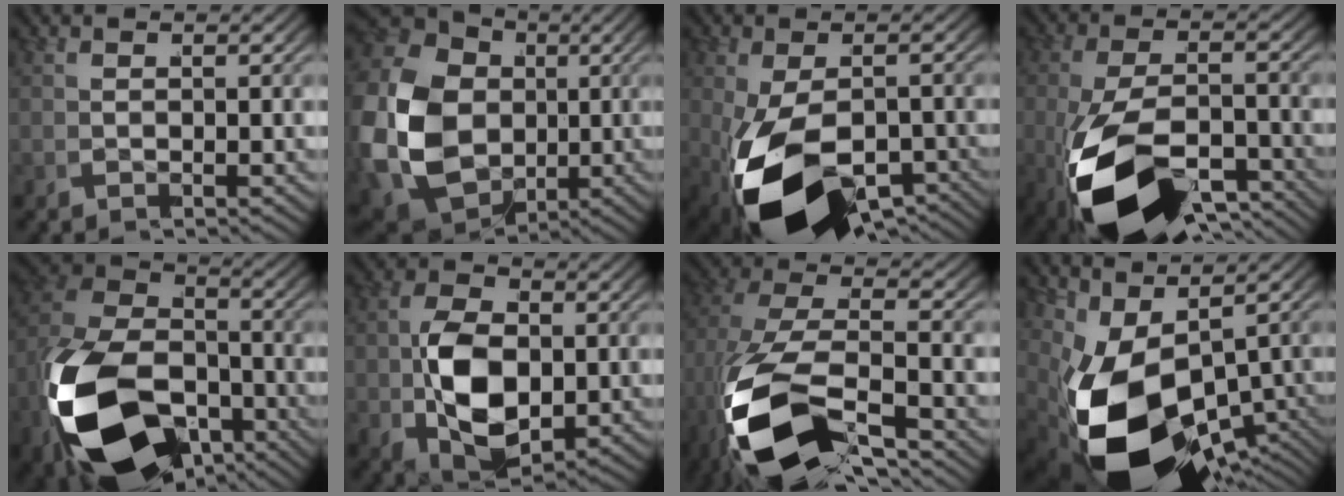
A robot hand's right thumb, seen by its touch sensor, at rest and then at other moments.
{"total": 18.2, "force": [-1.0, 15.1, 10.1], "torque": [-0.285, -0.051, -0.015]}
{"total": 14.7, "force": [-6.5, 7.4, 11.0], "torque": [-0.225, -0.050, -0.077]}
{"total": 16.4, "force": [-7.8, 8.5, 11.7], "torque": [-0.246, -0.056, -0.097]}
{"total": 19.9, "force": [-7.6, 13.2, 12.9], "torque": [-0.281, -0.088, -0.092]}
{"total": 8.8, "force": [-2.1, 5.9, 6.2], "torque": [-0.155, -0.041, -0.021]}
{"total": 13.7, "force": [-4.8, 6.9, 10.8], "torque": [-0.258, -0.040, -0.053]}
{"total": 16.8, "force": [-5.2, 9.8, 12.6], "torque": [-0.271, -0.068, -0.052]}